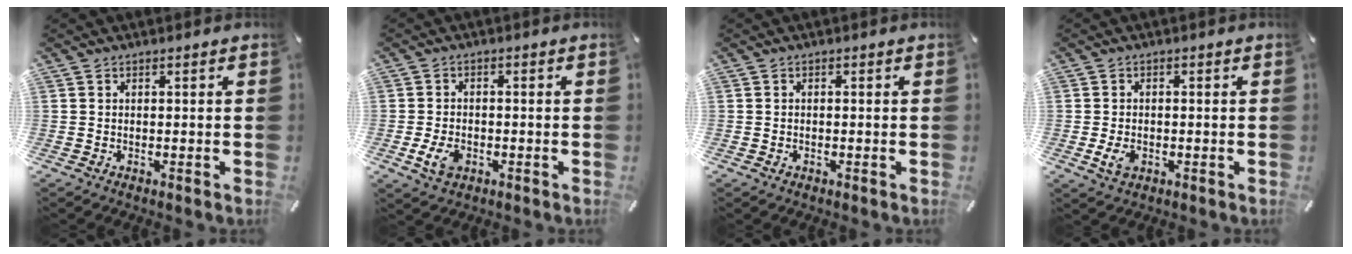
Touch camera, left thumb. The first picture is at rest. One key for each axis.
{"total": 5.1, "fx": -1.7, "fy": 3.7, "fz": 3.1, "tx": -0.078, "ty": 0.001, "tz": -0.034}
{"total": 0.8, "fx": -0.2, "fy": 0.7, "fz": 0.3, "tx": -0.005, "ty": 0.003, "tz": -0.006}
{"total": 3.7, "fx": -1.0, "fy": 2.7, "fz": 2.4, "tx": -0.046, "ty": -0.004, "tz": -0.020}